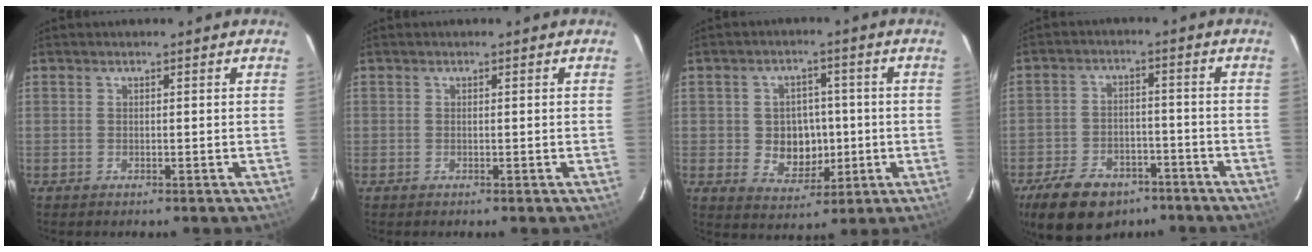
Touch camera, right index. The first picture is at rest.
{"total": 0.0}
{"total": 7.9, "force": [-0.8, 6.8, 3.9], "torque": [-0.084, 0.007, 0.004]}
{"total": 14.5, "force": [-9.6, 8.5, 6.7], "torque": [-0.164, 0.006, -0.144]}